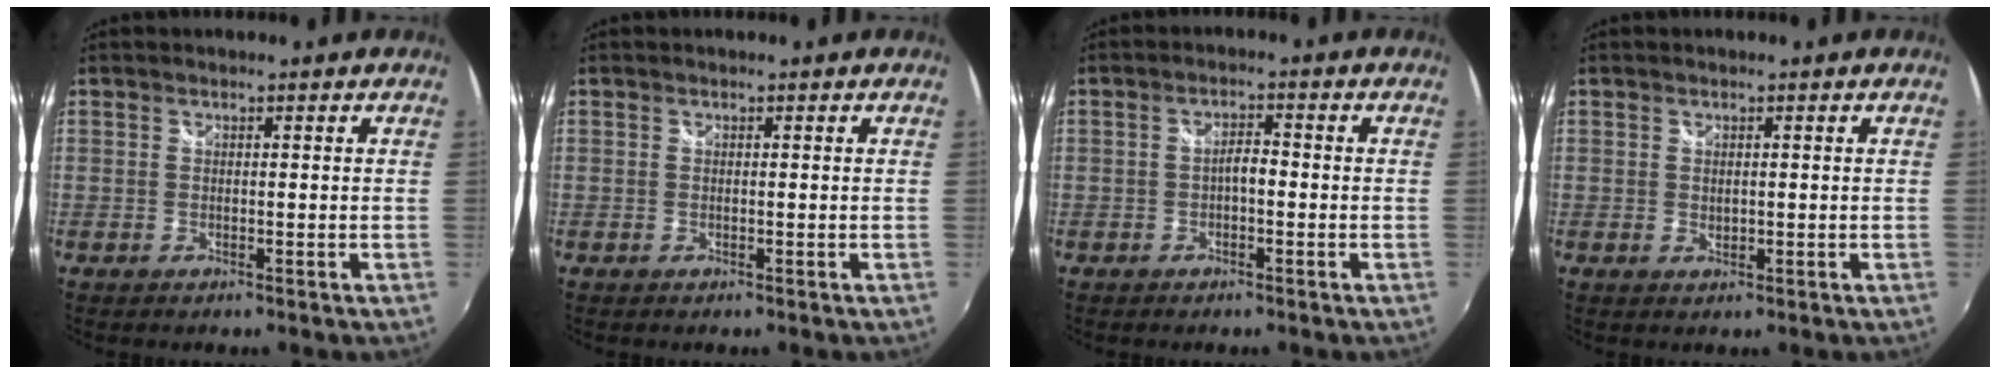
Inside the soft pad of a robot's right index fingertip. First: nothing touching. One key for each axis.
{"total": 0.0}
{"total": 2.4, "fx": -0.8, "fy": 1.0, "fz": 2.0, "tx": -0.036, "ty": 0.007, "tz": -0.016}
{"total": 1.2, "fx": 0.1, "fy": 0.8, "fz": 0.8, "tx": -0.012, "ty": 0.000, "tz": 0.003}